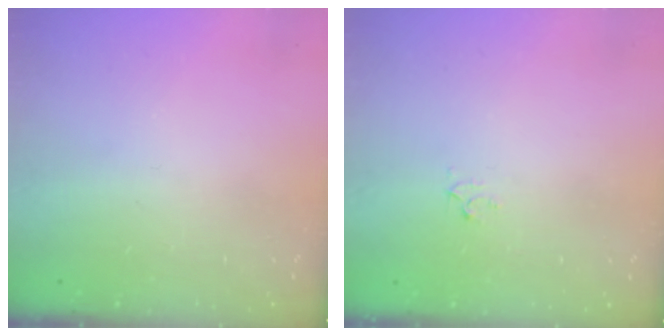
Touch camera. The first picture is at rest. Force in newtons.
{"total": 2.3, "press": 2.3, "slide": 0.2}